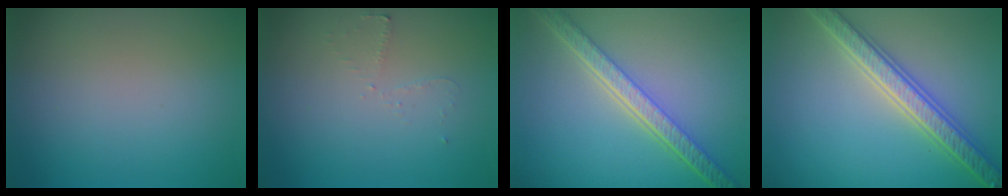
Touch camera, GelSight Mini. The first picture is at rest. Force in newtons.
{"total": 1.2, "press": 1.1, "slide": 0.3}
{"total": 5.7, "press": 4.4, "slide": 3.7}
{"total": 5.2, "press": 5.1, "slide": 1.1}